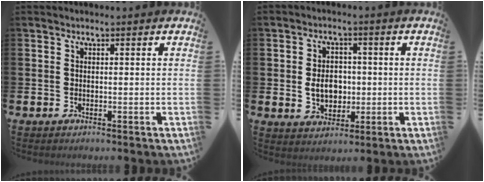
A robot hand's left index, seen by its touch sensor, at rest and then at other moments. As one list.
[{"total": 4.8, "force": [-0.2, 3.8, 2.9], "torque": [-0.044, 0.005, -0.012]}]